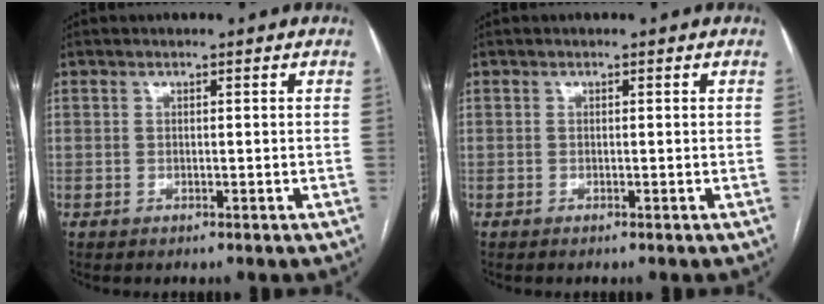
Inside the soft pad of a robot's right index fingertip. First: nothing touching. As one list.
[{"total": 0.0}]